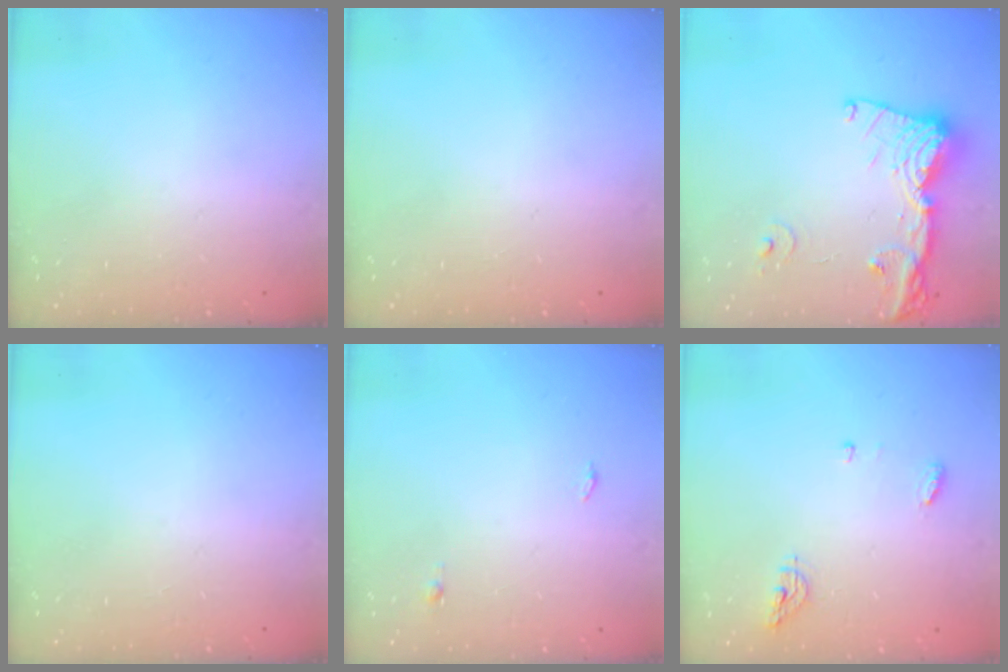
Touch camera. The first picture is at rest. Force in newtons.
{"total": 0.0}
{"total": 16.5, "press": 16.4, "slide": 2.1}
{"total": 0.0}
{"total": 7.6, "press": 3.3, "slide": 6.8}
{"total": 9.0, "press": 5.9, "slide": 6.9}